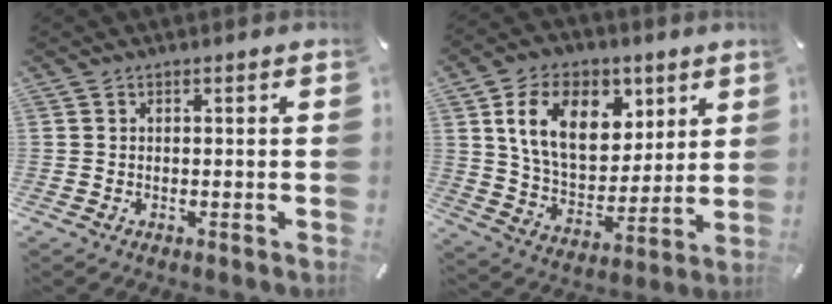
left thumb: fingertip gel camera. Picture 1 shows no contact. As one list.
[{"total": 16.3, "force": [6.7, 11.5, 9.4], "torque": [-0.155, -0.011, 0.127]}]